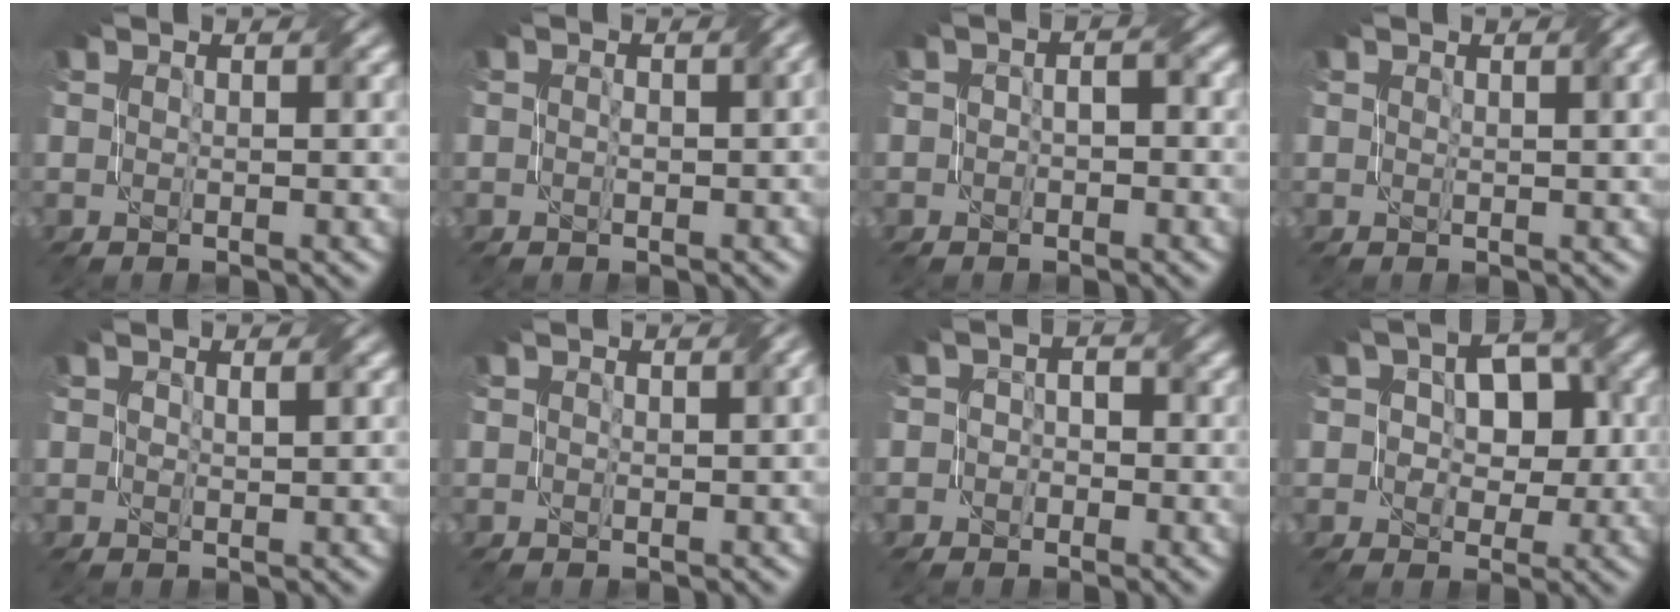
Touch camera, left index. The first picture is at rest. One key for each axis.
{"total": 2.0, "fx": -0.6, "fy": 0.9, "fz": 1.6, "tx": -0.023, "ty": -0.002, "tz": -0.008}
{"total": 1.8, "fx": -0.9, "fy": 1.0, "fz": 1.2, "tx": -0.013, "ty": 0.004, "tz": -0.014}
{"total": 1.7, "fx": 0.6, "fy": 0.3, "fz": 1.6, "tx": -0.024, "ty": 0.003, "tz": 0.009}
{"total": 0.5, "fx": 0.2, "fy": 0.4, "fz": 0.3, "tx": -0.008, "ty": -0.002, "tz": 0.004}
{"total": 1.5, "fx": -0.3, "fy": 0.7, "fz": 1.3, "tx": -0.018, "ty": -0.003, "tz": -0.005}
{"total": 2.2, "fx": -1.2, "fy": 1.9, "fz": 0.4, "tx": 0.010, "ty": 0.007, "tz": -0.033}
{"total": 5.3, "fx": 0.3, "fy": 3.7, "fz": 3.8, "tx": -0.037, "ty": 0.010, "tz": 0.000}